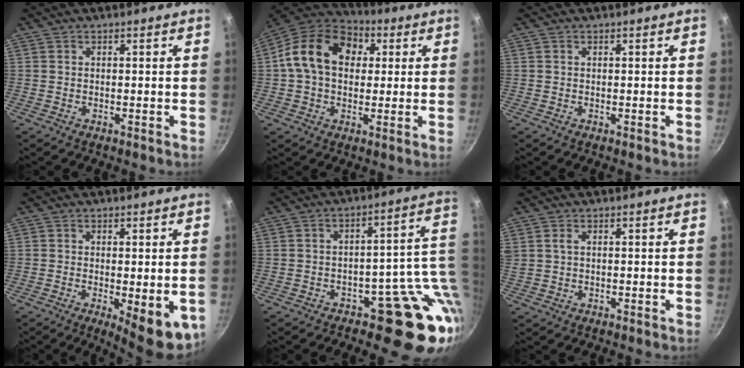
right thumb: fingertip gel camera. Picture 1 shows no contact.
{"total": 16.7, "force": [3.3, 12.3, 10.8], "torque": [-0.159, 0.026, 0.038]}
{"total": 0.0}
{"total": 9.7, "force": [-2.5, 2.9, 8.9], "torque": [-0.100, -0.011, -0.023]}
{"total": 12.8, "force": [-2.0, 7.3, 10.3], "torque": [-0.061, 0.024, -0.024]}
{"total": 1.6, "force": [0.6, 0.9, 1.2], "torque": [-0.021, 0.002, 0.012]}